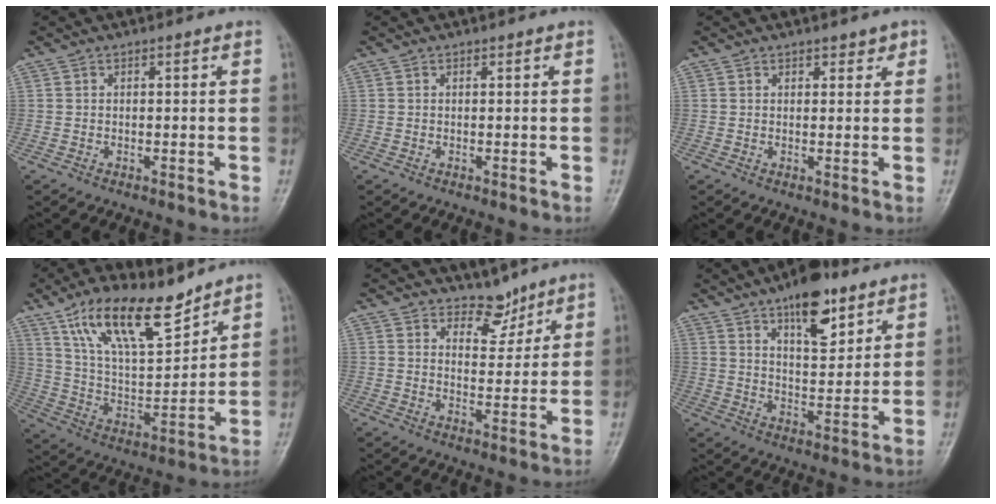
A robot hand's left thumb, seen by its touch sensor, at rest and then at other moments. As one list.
[{"total": 0.0}, {"total": 1.9, "force": [1.4, 1.1, 0.7], "torque": [0.009, -0.006, 0.014]}, {"total": 17.8, "force": [12.2, 6.5, 11.2], "torque": [-0.165, -0.059, 0.230]}, {"total": 5.1, "force": [4.3, 2.7, 0.9], "torque": [0.016, -0.035, 0.072]}, {"total": 12.4, "force": [7.7, 5.1, 8.2], "torque": [-0.096, -0.045, 0.123]}]